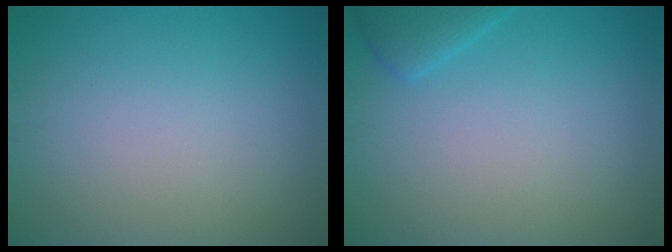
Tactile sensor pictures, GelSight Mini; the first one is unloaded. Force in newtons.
{"total": 1.6, "press": 1.6, "slide": 0.2}